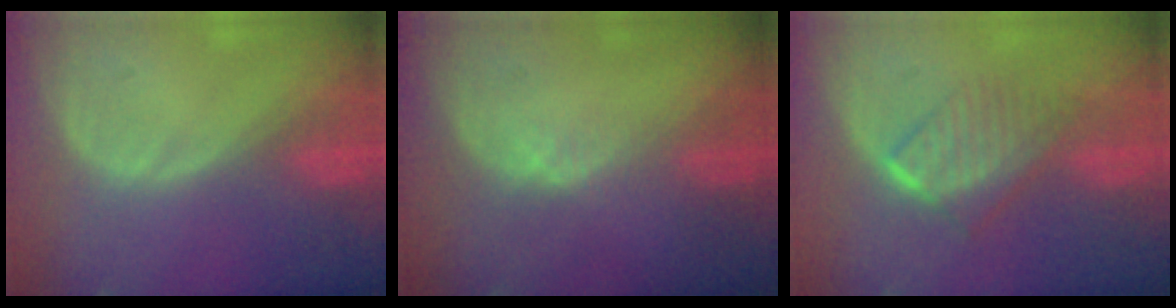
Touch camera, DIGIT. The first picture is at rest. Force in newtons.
{"total": 1.4, "press": 1.2, "slide": 0.7}
{"total": 6.6, "press": 6.0, "slide": 2.9}